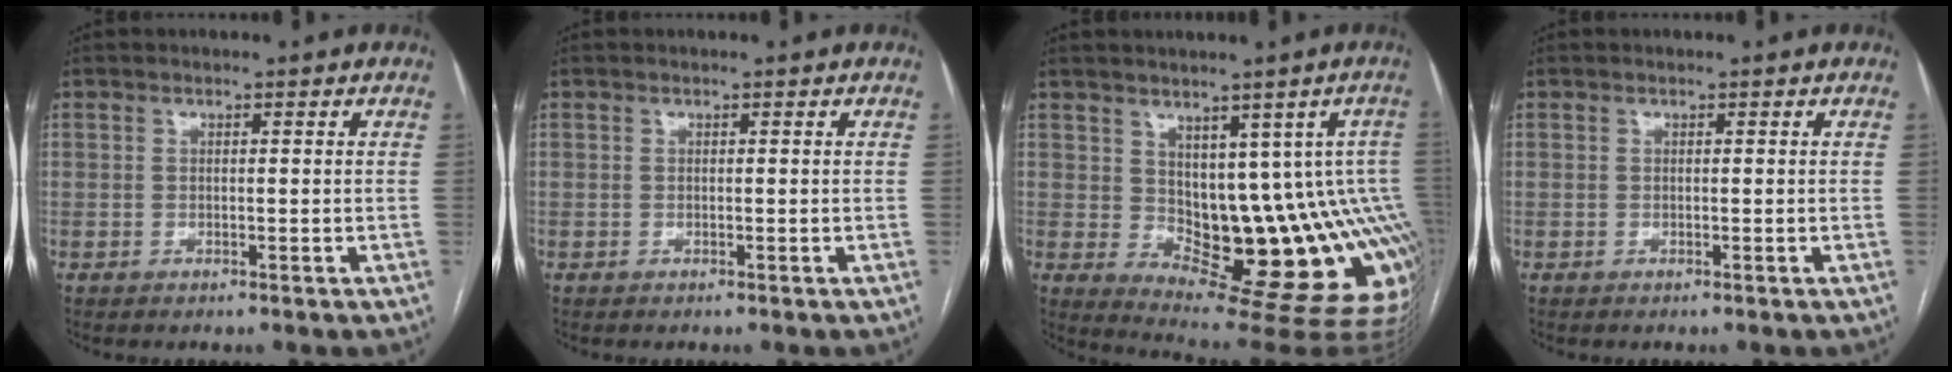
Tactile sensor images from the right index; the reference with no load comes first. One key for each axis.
{"total": 0.0}
{"total": 14.4, "fx": -0.7, "fy": 7.8, "fz": 12.2, "tx": -0.096, "ty": 0.015, "tz": 0.003}
{"total": 0.0}